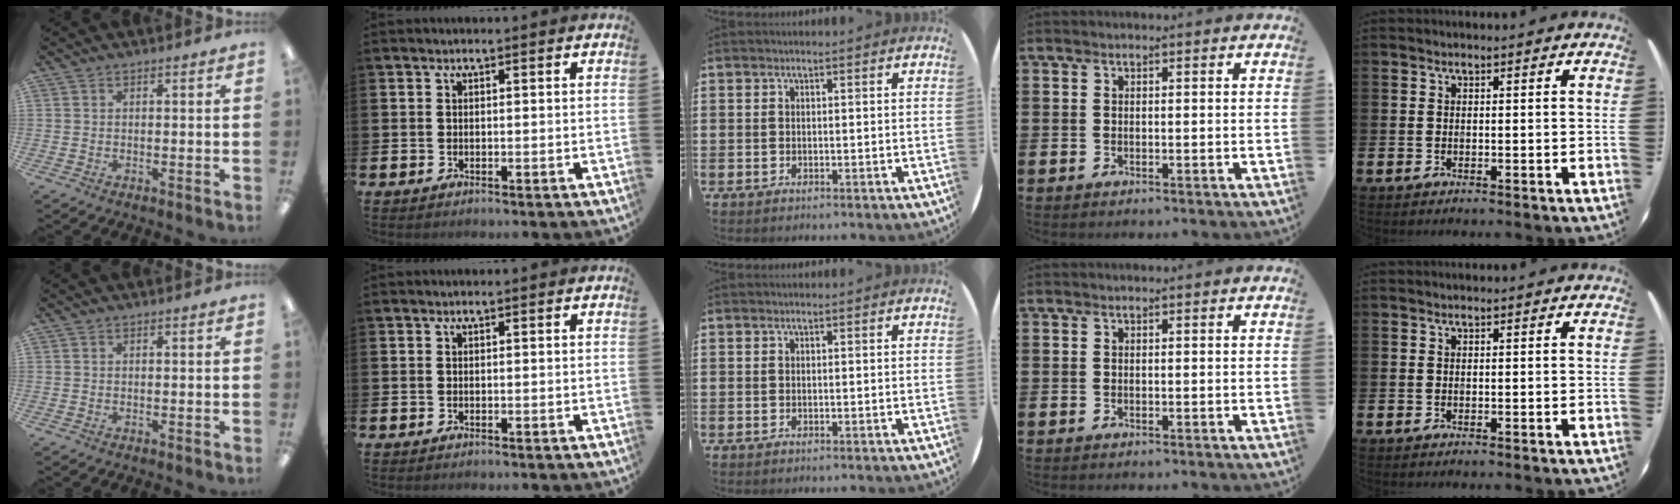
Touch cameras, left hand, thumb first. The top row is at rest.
{}